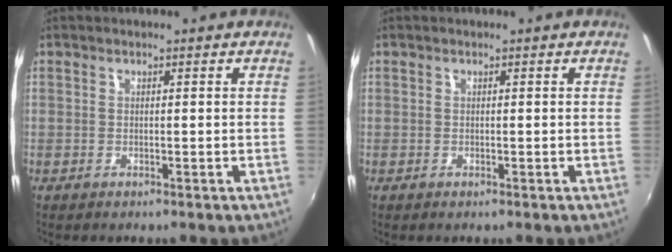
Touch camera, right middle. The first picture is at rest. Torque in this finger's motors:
{"motor_torque": [-0.12, 0.09, 0.00, 0.00]}